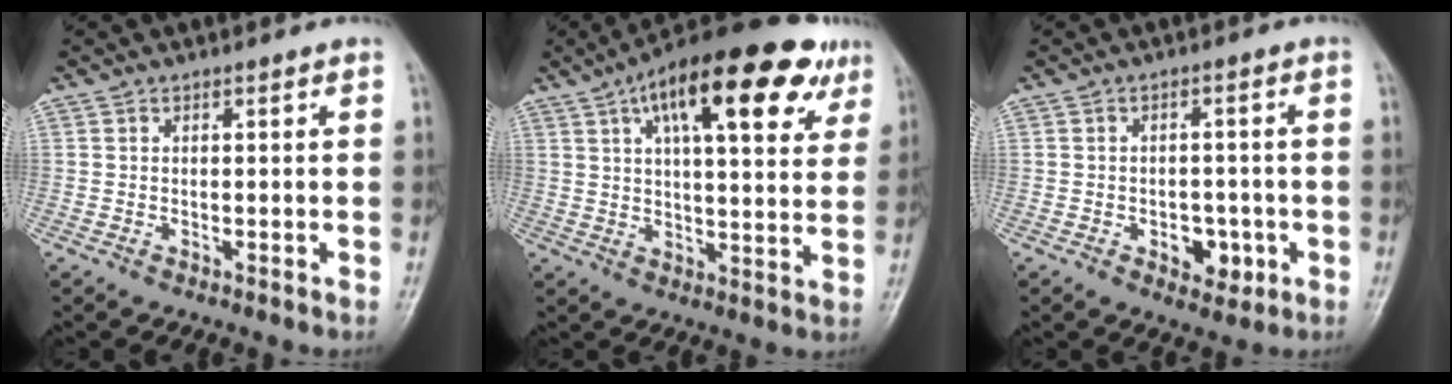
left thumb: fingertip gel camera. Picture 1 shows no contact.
{"total": 22.3, "force": [11.0, 8.3, 17.5], "torque": [-0.240, -0.002, 0.158]}
{"total": 5.6, "force": [-2.0, 3.7, 3.6], "torque": [-0.021, 0.012, -0.023]}